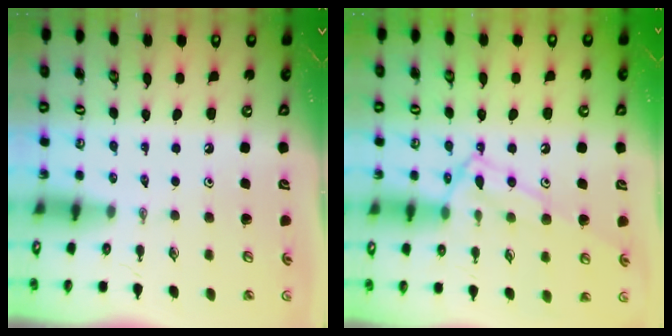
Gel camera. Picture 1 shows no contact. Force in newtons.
{"total": 13.2, "press": 13.1, "slide": 0.9}